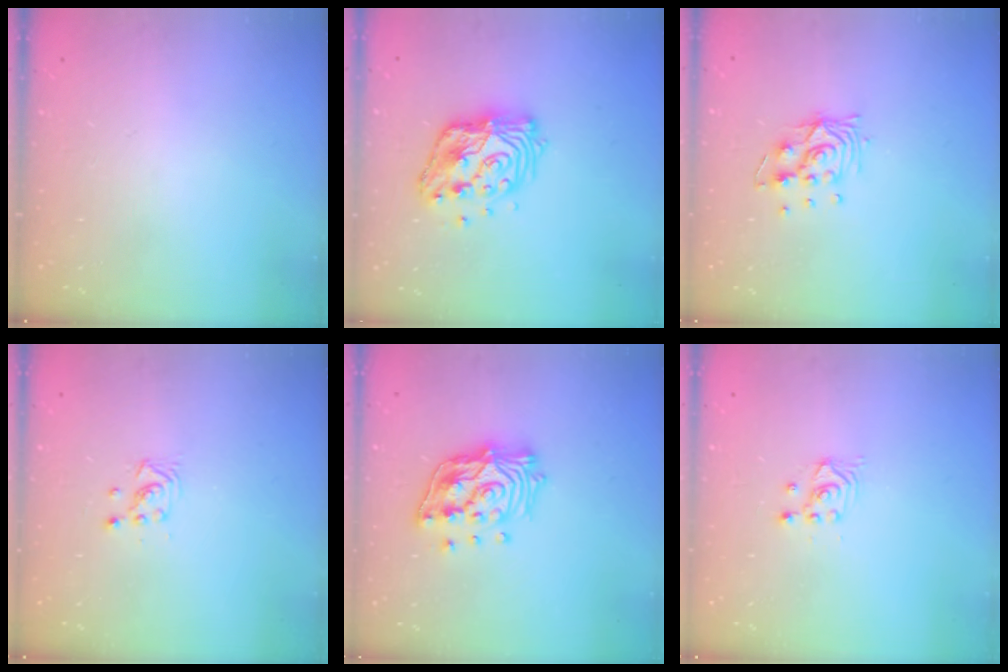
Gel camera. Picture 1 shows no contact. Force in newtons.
{"total": 14.1, "press": 14.1, "slide": 1.1}
{"total": 8.9, "press": 8.9, "slide": 0.7}
{"total": 3.0, "press": 2.9, "slide": 0.5}
{"total": 16.8, "press": 16.6, "slide": 2.6}
{"total": 2.4, "press": 2.3, "slide": 0.2}